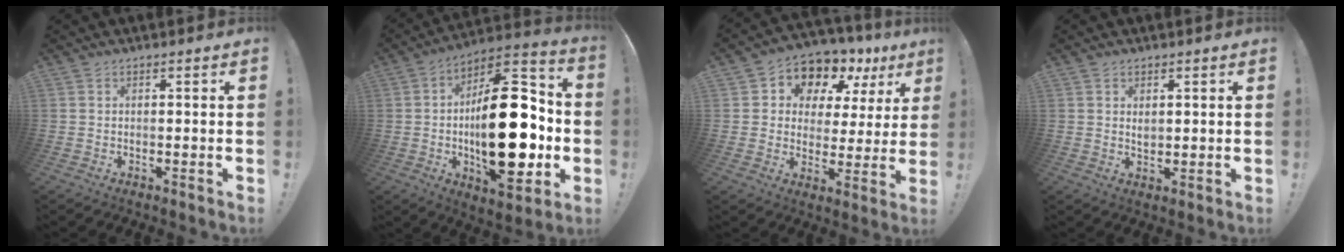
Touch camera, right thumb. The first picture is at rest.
{"total": 30.4, "force": [-3.0, 14.8, 26.4], "torque": [-0.433, 0.025, -0.036]}
{"total": 10.5, "force": [7.4, 6.5, 3.6], "torque": [-0.055, -0.069, 0.132]}
{"total": 2.2, "force": [1.1, 1.6, 0.9], "torque": [-0.006, -0.005, 0.017]}